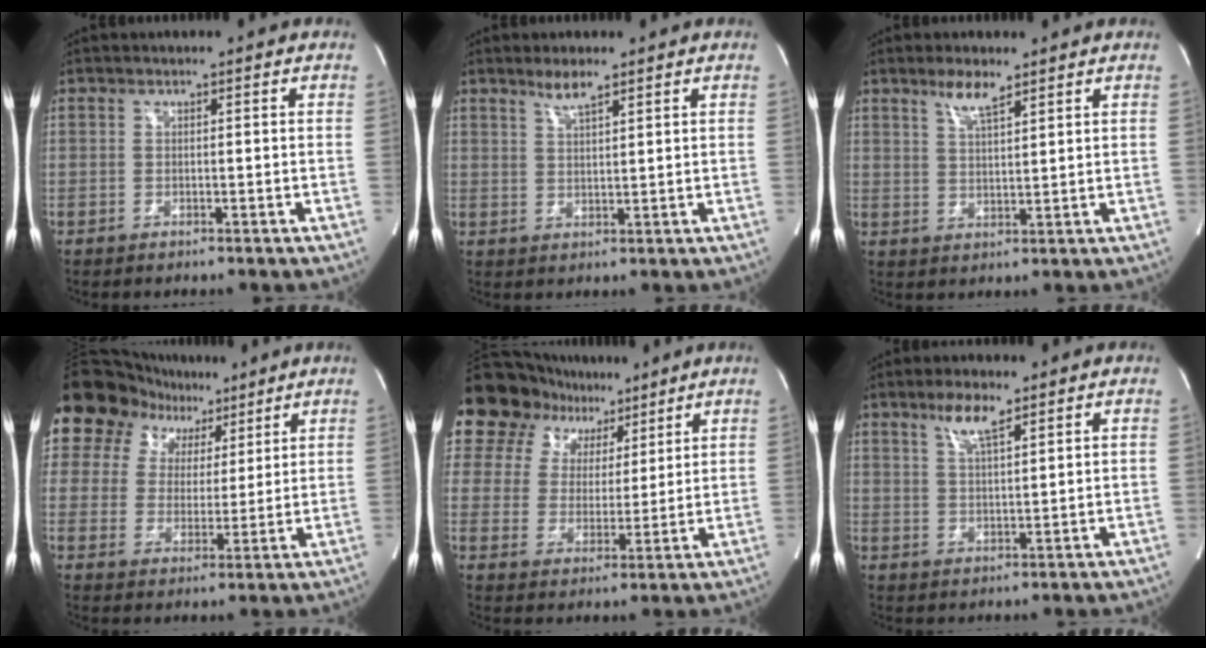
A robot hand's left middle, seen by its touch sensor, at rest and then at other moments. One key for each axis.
{"total": 3.1, "fx": 2.5, "fy": 0.2, "fz": 1.9, "tx": -0.043, "ty": -0.001, "tz": 0.048}
{"total": 4.1, "fx": 3.1, "fy": 0.6, "fz": 2.7, "tx": -0.057, "ty": -0.001, "tz": 0.059}
{"total": 11.2, "fx": 7.6, "fy": 7.4, "fz": 3.4, "tx": -0.051, "ty": 0.038, "tz": 0.126}
{"total": 13.3, "fx": 9.6, "fy": 8.4, "fz": 3.8, "tx": -0.068, "ty": 0.034, "tz": 0.160}
{"total": 4.9, "fx": 3.3, "fy": 0.8, "fz": 3.5, "tx": -0.071, "ty": 0.000, "tz": 0.062}